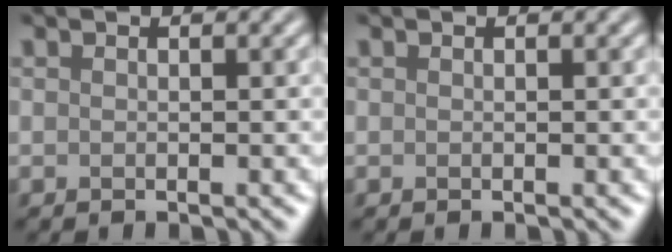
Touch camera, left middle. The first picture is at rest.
{"total": 0.0}